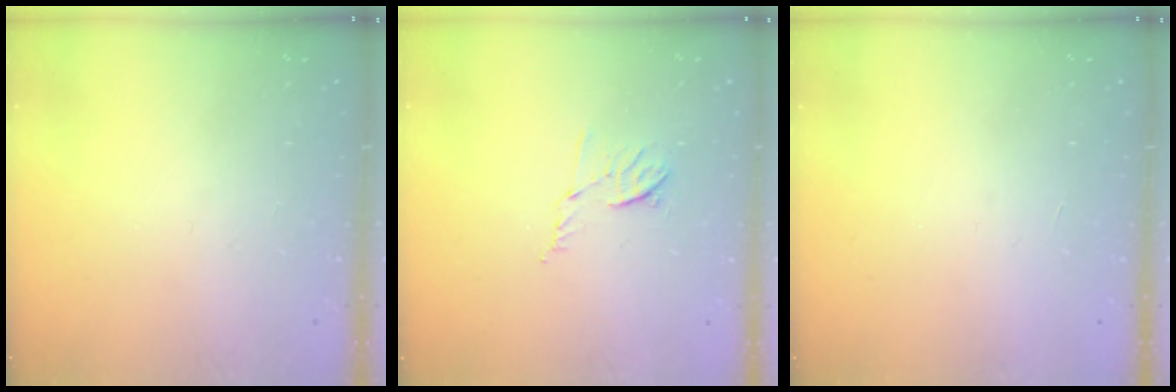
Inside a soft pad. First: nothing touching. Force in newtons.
{"total": 6.5, "press": 6.4, "slide": 1.0}
{"total": 1.5, "press": 1.5, "slide": 0.1}